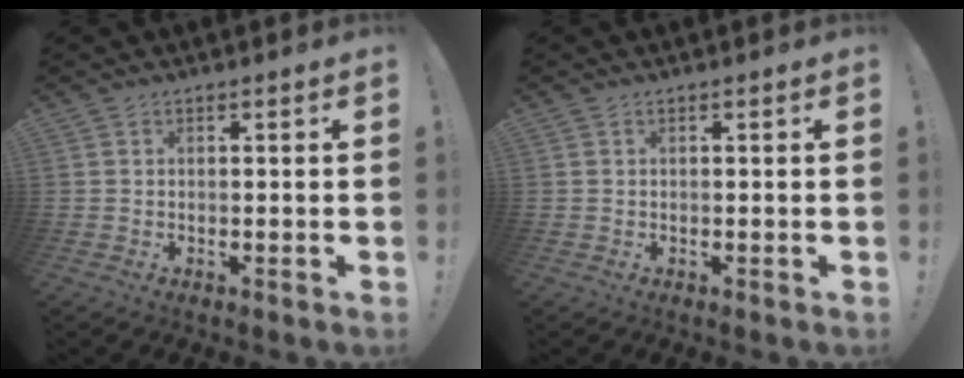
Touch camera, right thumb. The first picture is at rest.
{"total": 0.0}